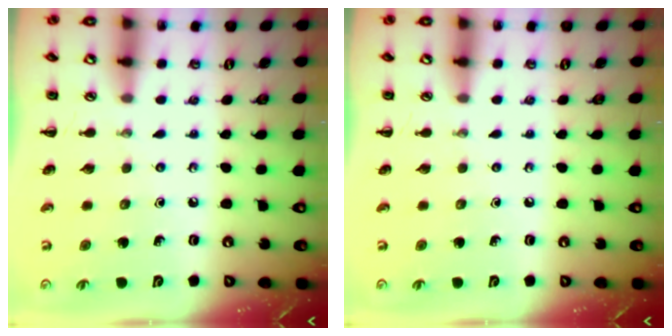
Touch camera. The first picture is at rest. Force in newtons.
{"total": 0.0}